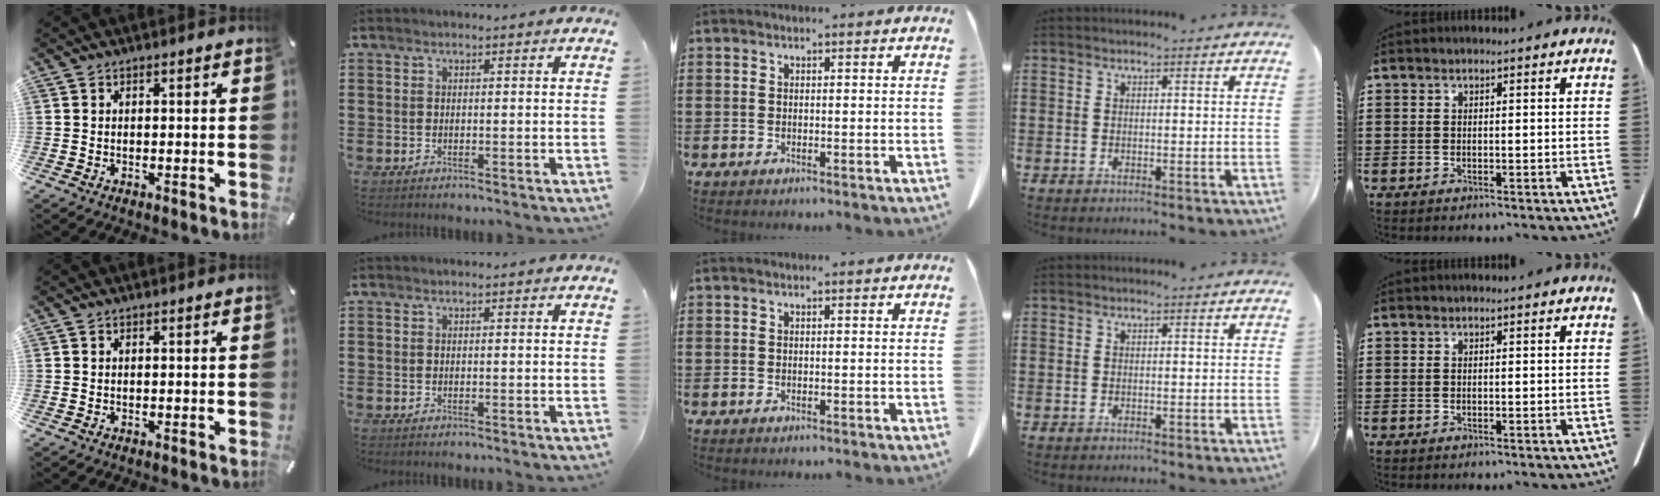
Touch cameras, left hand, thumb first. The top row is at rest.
{}